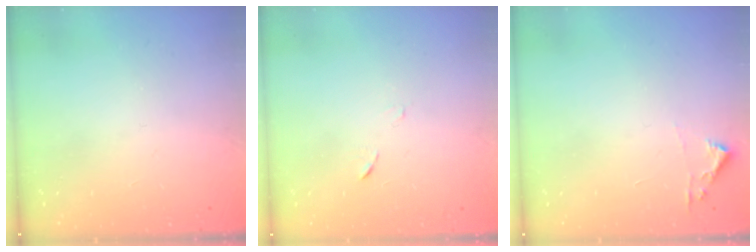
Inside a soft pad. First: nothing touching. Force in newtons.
{"total": 5.0, "press": 4.9, "slide": 0.6}
{"total": 3.3, "press": 3.3, "slide": 0.4}